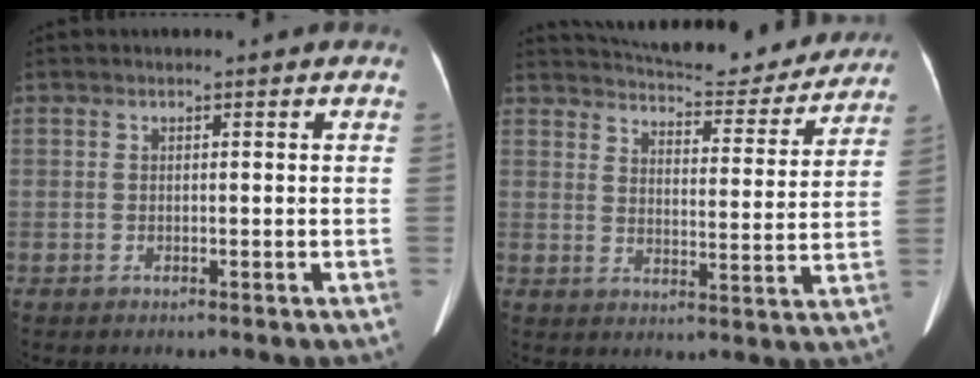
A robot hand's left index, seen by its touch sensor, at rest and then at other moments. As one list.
[{"total": 19.8, "force": [18.4, 4.2, 6.0], "torque": [-0.085, -0.013, 0.234]}]